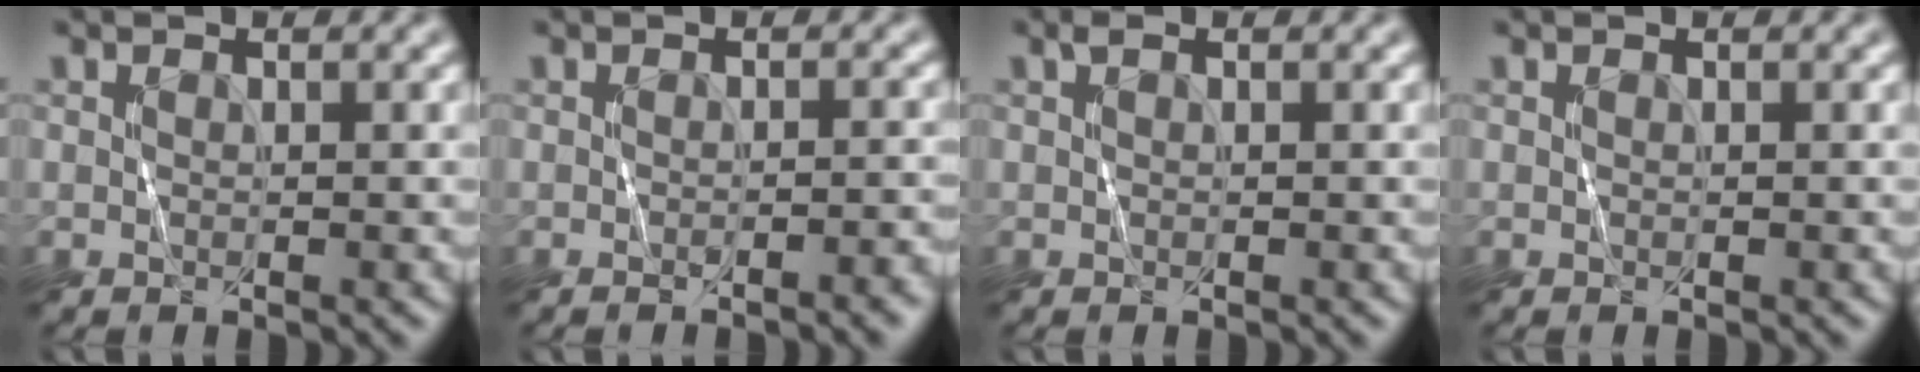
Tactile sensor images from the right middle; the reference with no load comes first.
{"total": 3.0, "force": [-1.5, 0.8, 2.5], "torque": [-0.023, 0.000, -0.017]}
{"total": 0.8, "force": [0.4, 0.4, 0.5], "torque": [-0.011, 0.002, 0.008]}
{"total": 0.0}